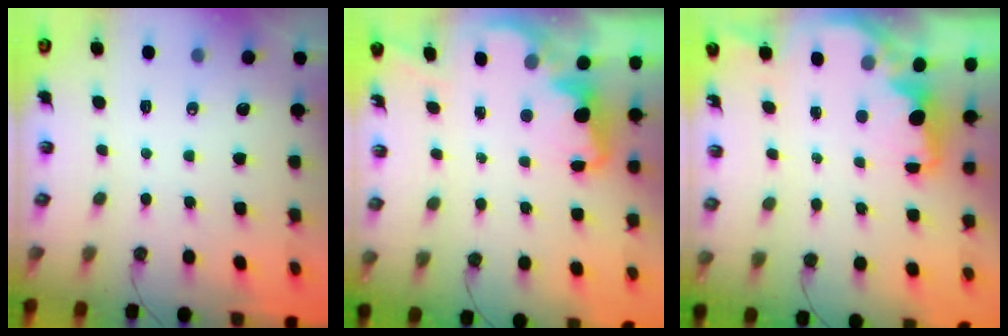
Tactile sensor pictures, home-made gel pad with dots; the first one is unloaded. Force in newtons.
{"total": 2.4, "press": 2.4, "slide": 0.5}
{"total": 2.1, "press": 2.0, "slide": 0.6}